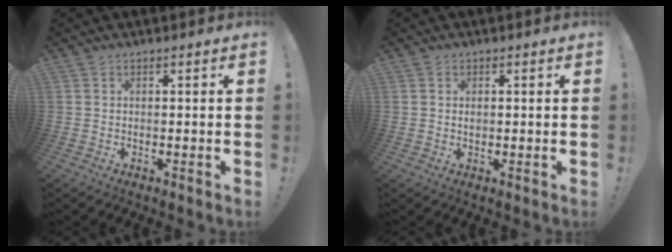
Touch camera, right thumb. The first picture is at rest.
{"total": 0.8, "force": [0.2, 0.8, 0.2], "torque": [0.001, 0.003, 0.002]}